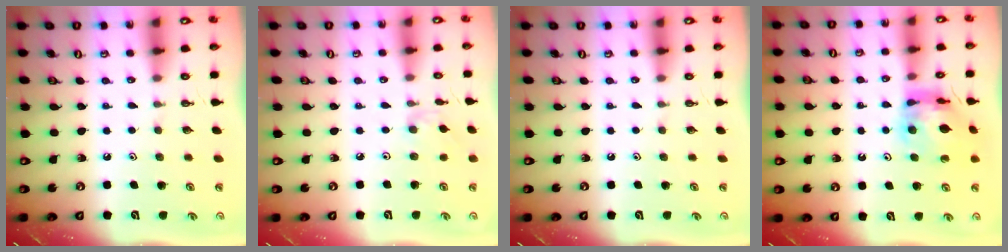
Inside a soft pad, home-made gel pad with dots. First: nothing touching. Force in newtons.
{"total": 2.0, "press": 1.9, "slide": 0.5}
{"total": 0.0}
{"total": 11.5, "press": 11.4, "slide": 1.2}